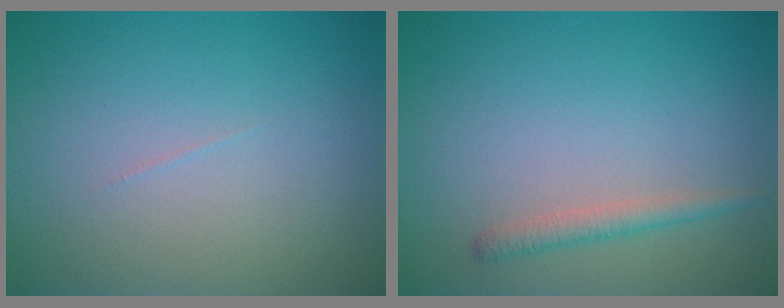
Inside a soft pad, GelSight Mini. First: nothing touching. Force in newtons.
{"total": 1.5, "press": 1.5, "slide": 0.1}